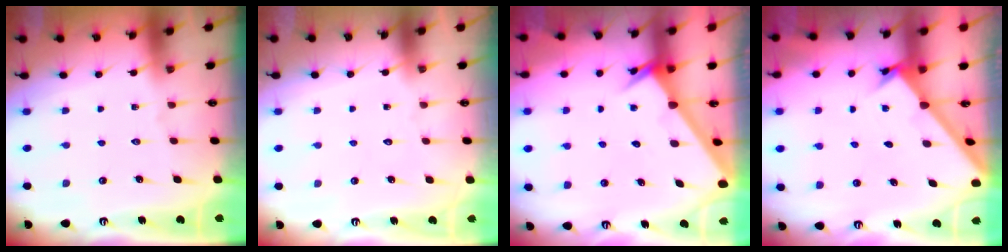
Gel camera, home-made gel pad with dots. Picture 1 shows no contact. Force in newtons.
{"total": 1.6, "press": 1.6, "slide": 0.0}
{"total": 2.5, "press": 2.5, "slide": 0.3}
{"total": 1.8, "press": 1.8, "slide": 0.2}